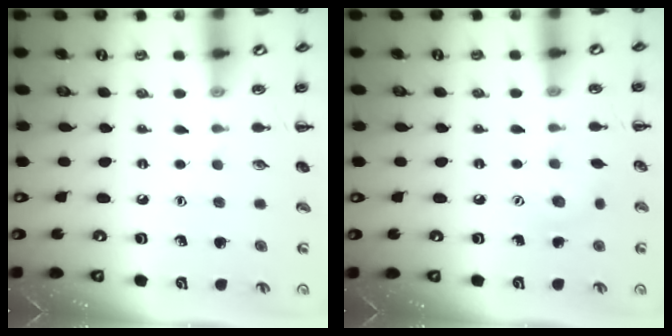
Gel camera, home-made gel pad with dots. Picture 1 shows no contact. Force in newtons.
{"total": 5.7, "press": 5.5, "slide": 1.4}